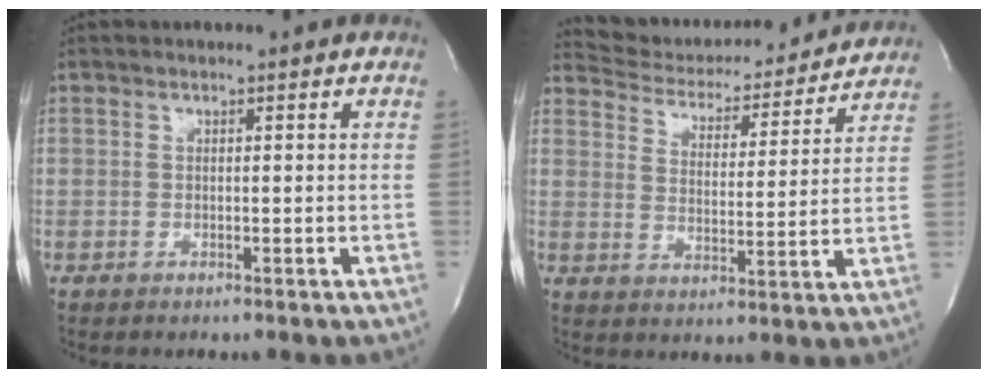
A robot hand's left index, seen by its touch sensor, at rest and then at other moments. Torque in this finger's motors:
{"motor_torque": [0.57, -0.62, -0.14, -0.07]}